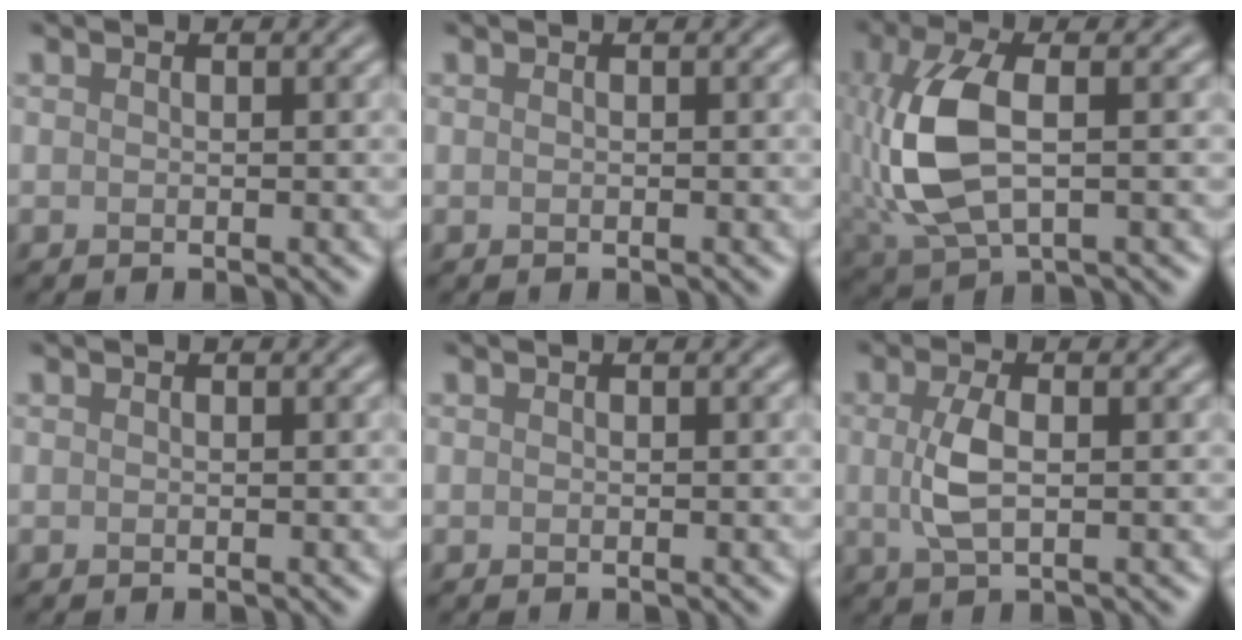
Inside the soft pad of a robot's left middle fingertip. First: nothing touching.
{"total": 0.0}
{"total": 7.8, "force": [-0.4, 3.9, 6.7], "torque": [-0.164, 0.003, -0.006]}
{"total": 0.0}
{"total": 0.0}
{"total": 3.2, "force": [0.2, 1.3, 2.9], "torque": [-0.071, 0.000, 0.002]}